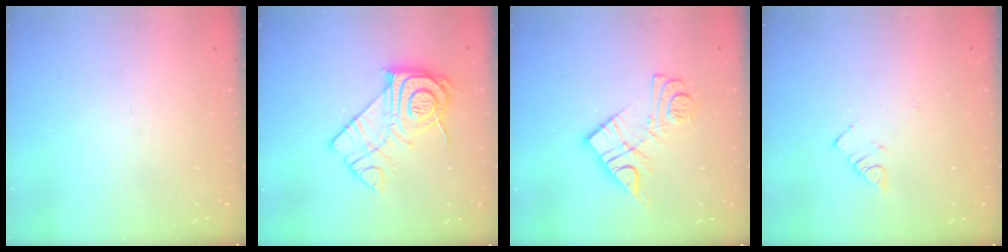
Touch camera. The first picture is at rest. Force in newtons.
{"total": 15.3, "press": 15.3, "slide": 1.0}
{"total": 11.2, "press": 11.2, "slide": 0.4}
{"total": 2.6, "press": 2.6, "slide": 0.4}